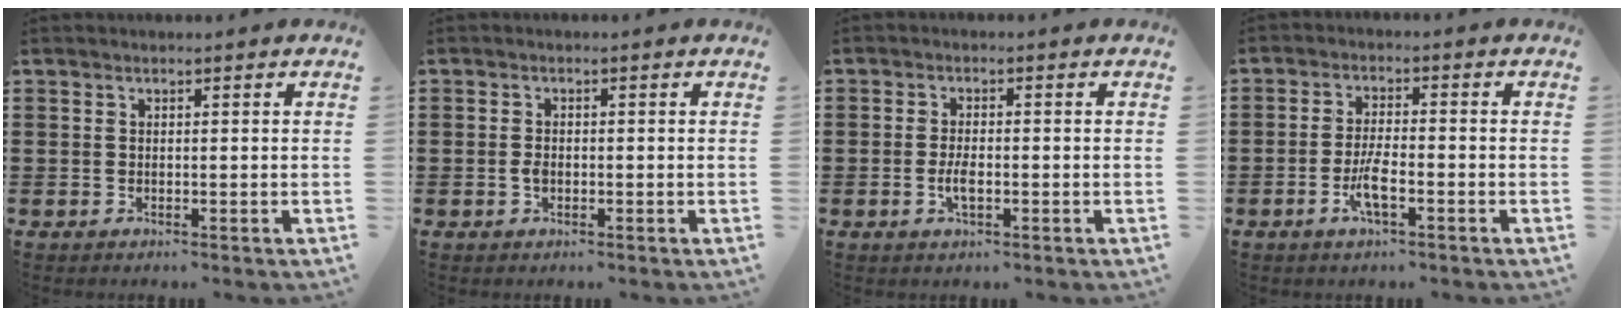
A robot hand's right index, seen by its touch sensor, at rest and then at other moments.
{"total": 1.6, "force": [-0.4, 0.9, 1.2], "torque": [-0.031, -0.001, -0.010]}
{"total": 2.8, "force": [-0.7, 1.0, 2.5], "torque": [-0.053, -0.003, -0.014]}
{"total": 4.5, "force": [-1.9, 0.9, 3.9], "torque": [-0.085, -0.005, -0.040]}